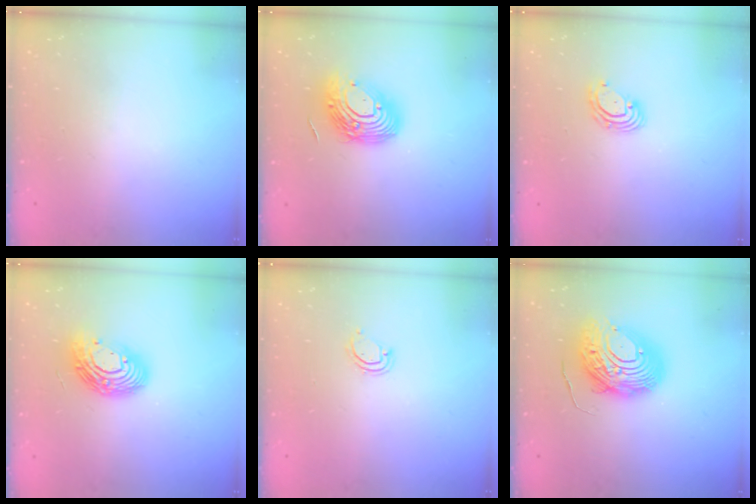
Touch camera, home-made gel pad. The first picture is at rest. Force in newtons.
{"total": 15.2, "press": 15.1, "slide": 1.4}
{"total": 5.1, "press": 5.0, "slide": 0.6}
{"total": 12.9, "press": 12.9, "slide": 1.2}
{"total": 3.7, "press": 3.7, "slide": 0.3}
{"total": 13.9, "press": 13.9, "slide": 1.4}